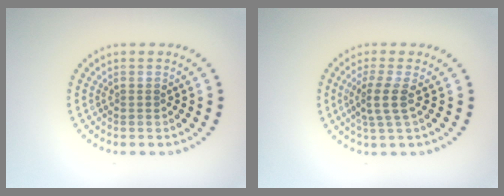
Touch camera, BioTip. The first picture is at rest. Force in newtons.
{"total": 2.5, "press": 2.0, "slide": 1.6}